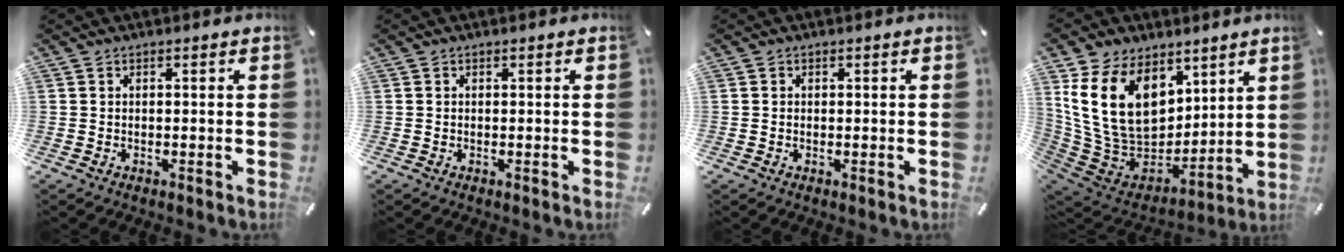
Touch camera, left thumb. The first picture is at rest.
{"total": 0.0}
{"total": 0.6, "force": [0.0, 0.5, 0.3], "torque": [-0.005, 0.003, -0.001]}
{"total": 20.3, "force": [8.0, 14.4, 11.9], "torque": [-0.255, -0.050, 0.152]}